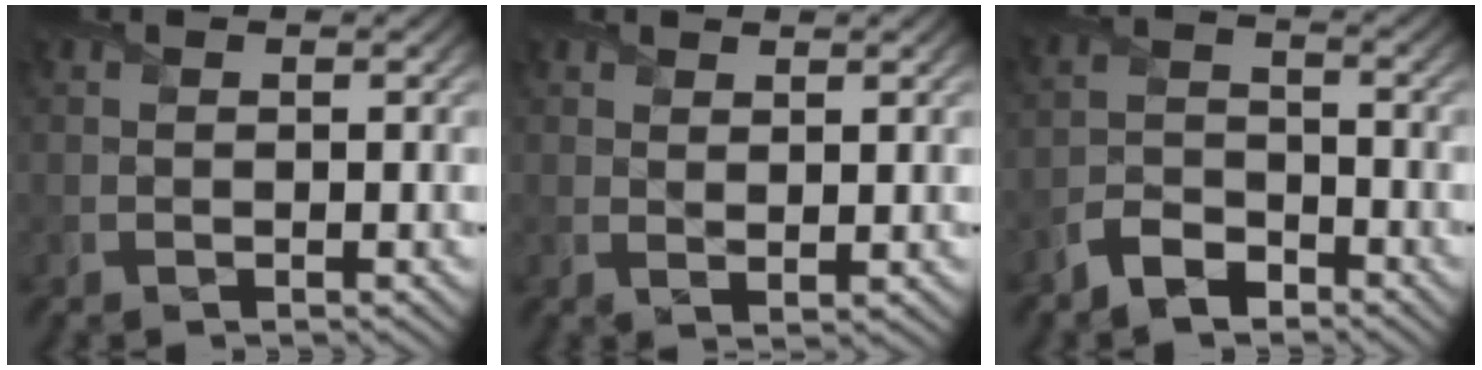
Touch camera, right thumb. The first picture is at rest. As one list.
[{"total": 1.5, "force": [1.2, 0.3, 0.9], "torque": [-0.019, -0.005, 0.025]}, {"total": 4.6, "force": [-3.5, 2.1, 2.1], "torque": [-0.044, -0.003, -0.077]}]